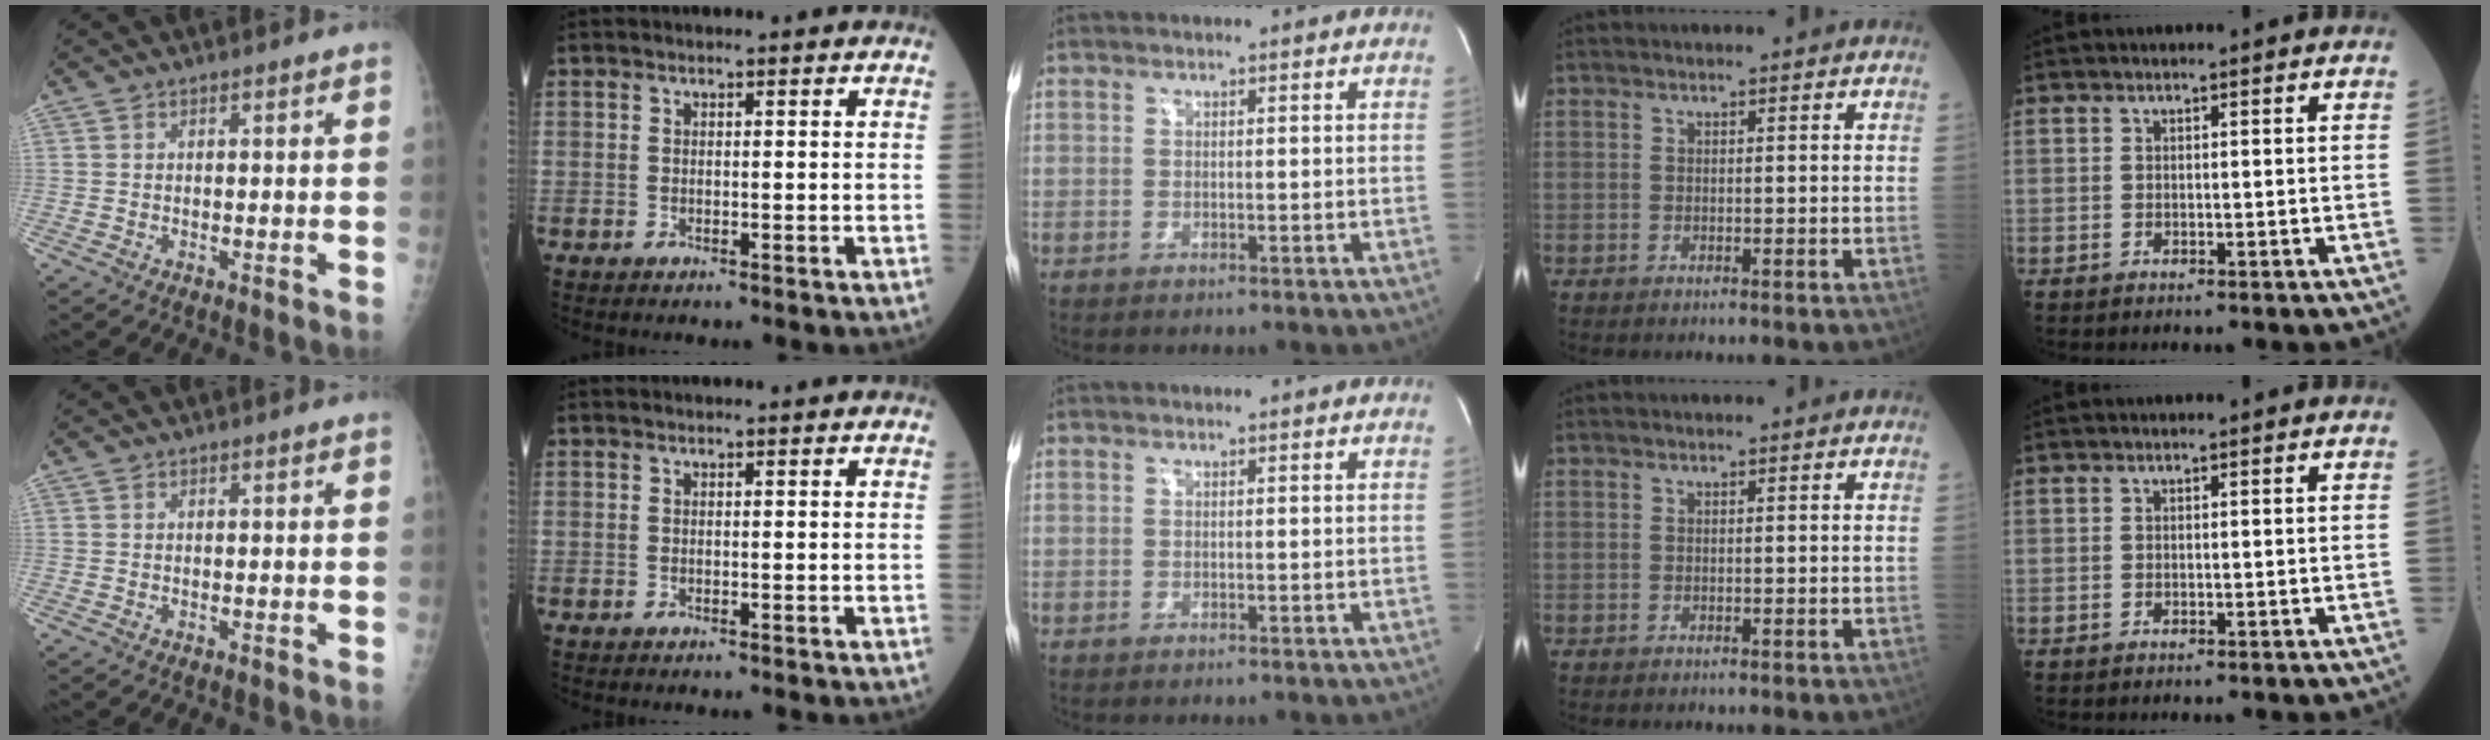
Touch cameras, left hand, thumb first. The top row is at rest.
{}